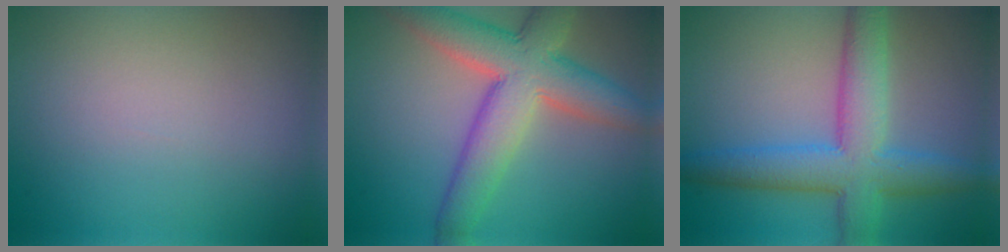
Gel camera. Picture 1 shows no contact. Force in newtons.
{"total": 8.5, "press": 8.5, "slide": 0.6}
{"total": 7.4, "press": 7.4, "slide": 0.0}